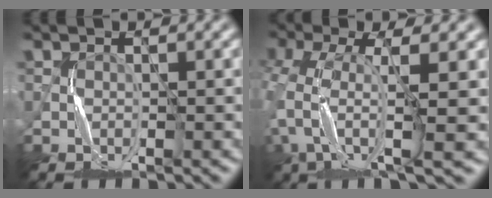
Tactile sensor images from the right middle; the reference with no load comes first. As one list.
[{"total": 7.0, "force": [-1.7, 2.4, 6.4], "torque": [-0.141, -0.003, -0.041]}]